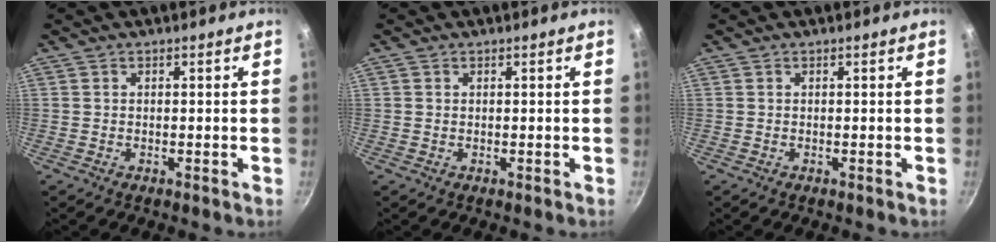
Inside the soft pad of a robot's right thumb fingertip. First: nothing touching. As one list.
[{"total": 0.0}, {"total": 0.0}]